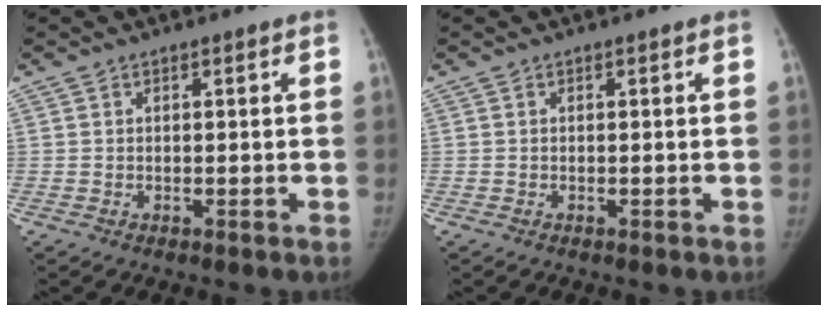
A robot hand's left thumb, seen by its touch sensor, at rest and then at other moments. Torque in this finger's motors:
{"motor_torque": [0.80, 0.77, 0.41, -0.36, 0.04]}